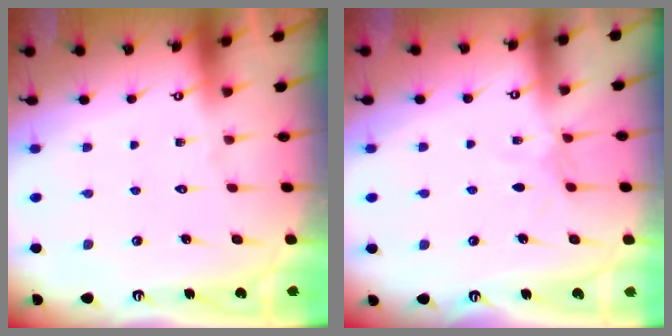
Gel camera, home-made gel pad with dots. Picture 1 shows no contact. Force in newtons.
{"total": 3.4, "press": 3.4, "slide": 0.5}